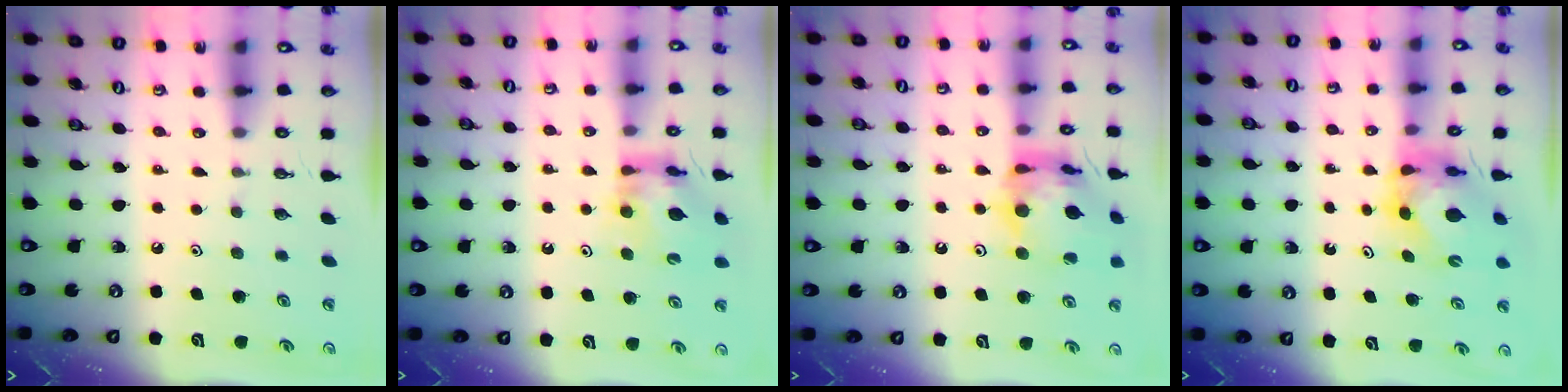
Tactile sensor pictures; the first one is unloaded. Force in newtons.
{"total": 10.5, "press": 10.5, "slide": 1.1}
{"total": 15.6, "press": 15.4, "slide": 1.9}
{"total": 6.8, "press": 6.7, "slide": 0.9}